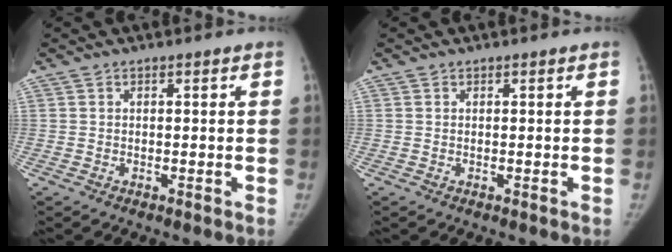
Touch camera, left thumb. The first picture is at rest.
{"total": 0.0}